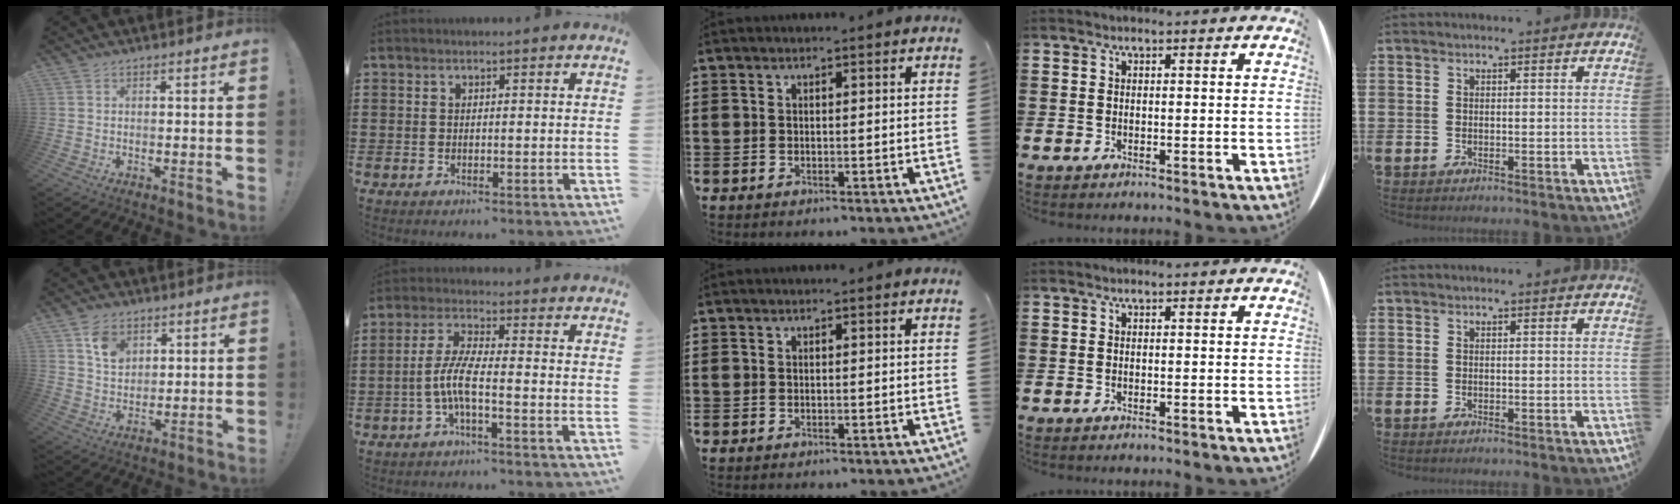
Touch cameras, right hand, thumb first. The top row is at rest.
{"thumb": {"total": 7.4, "force": [3.8, 5.1, 3.7], "torque": [-0.052, -0.014, 0.070]}, "index": {"total": 6.2, "force": [-2.1, 1.2, 5.7], "torque": [-0.141, -0.015, -0.051]}}